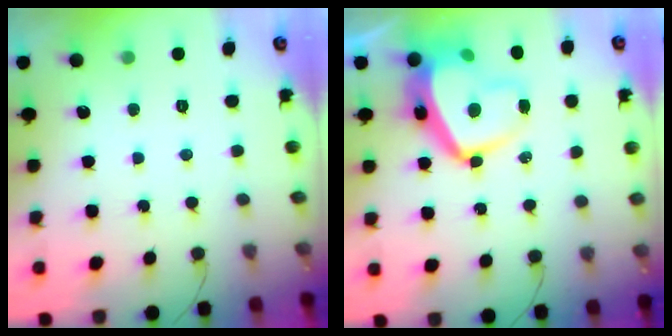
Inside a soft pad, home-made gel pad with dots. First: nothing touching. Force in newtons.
{"total": 12.2, "press": 12.2, "slide": 1.0}